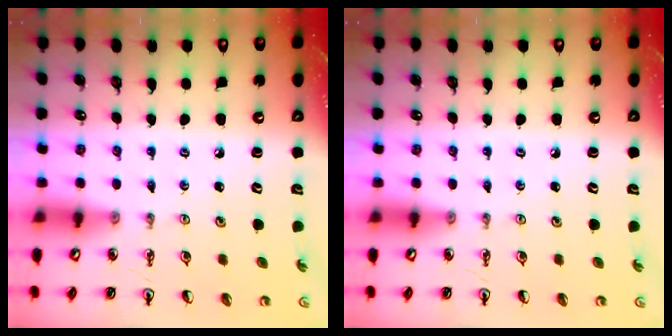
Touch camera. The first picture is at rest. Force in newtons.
{"total": 0.0}